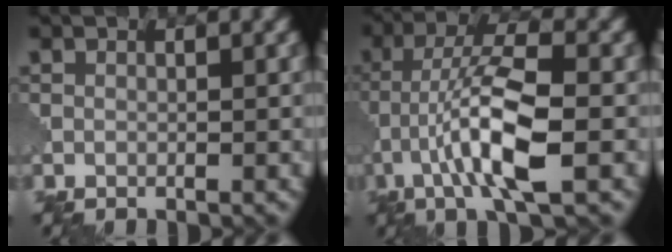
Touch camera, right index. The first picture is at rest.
{"total": 8.2, "force": [-2.5, 1.9, 7.6], "torque": [-0.141, 0.017, -0.053]}